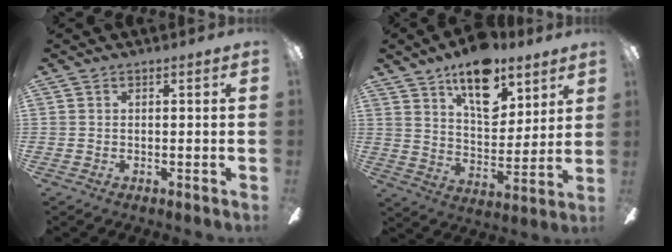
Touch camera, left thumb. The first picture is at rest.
{"total": 16.3, "force": [11.0, 8.0, 9.0], "torque": [-0.130, -0.056, 0.191]}